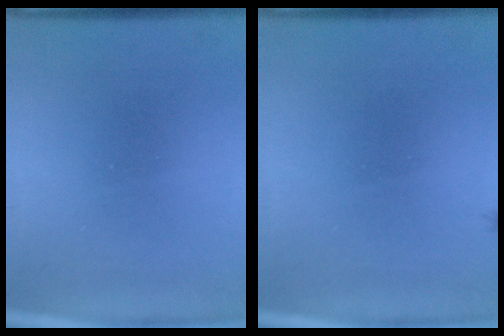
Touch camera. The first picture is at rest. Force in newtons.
{"total": 0.6}